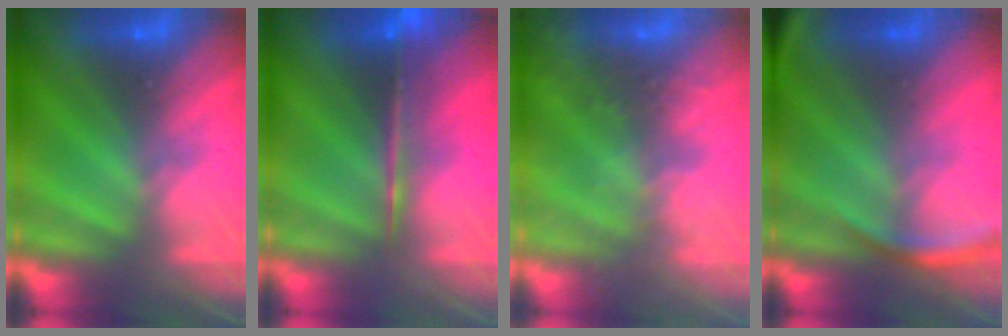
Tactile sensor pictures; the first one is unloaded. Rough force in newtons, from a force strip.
{"total": 5.8}
{"total": 9.1}
{"total": 2.6}